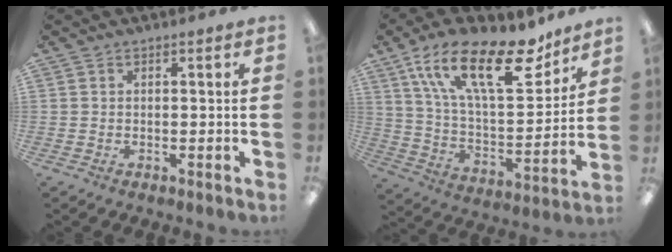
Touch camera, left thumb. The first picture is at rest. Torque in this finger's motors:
{"motor_torque": [0.54, 0.60, 1.53, -1.25, 0.47]}